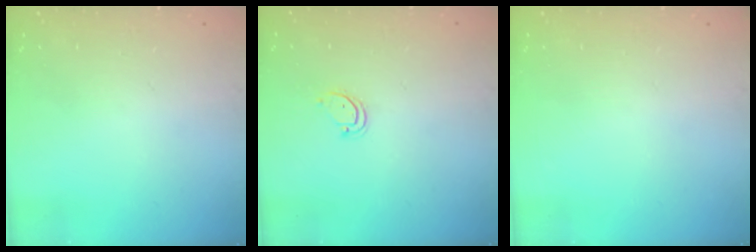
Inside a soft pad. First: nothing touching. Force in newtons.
{"total": 3.5, "press": 3.5, "slide": 0.4}
{"total": 0.0}